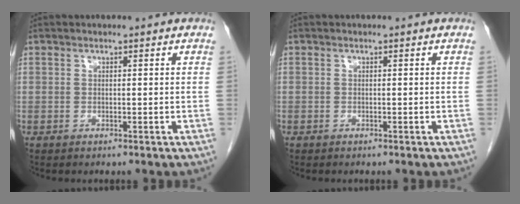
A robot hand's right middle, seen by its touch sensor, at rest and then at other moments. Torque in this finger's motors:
{"motor_torque": [0.88, -1.26, 0.00, -0.12]}